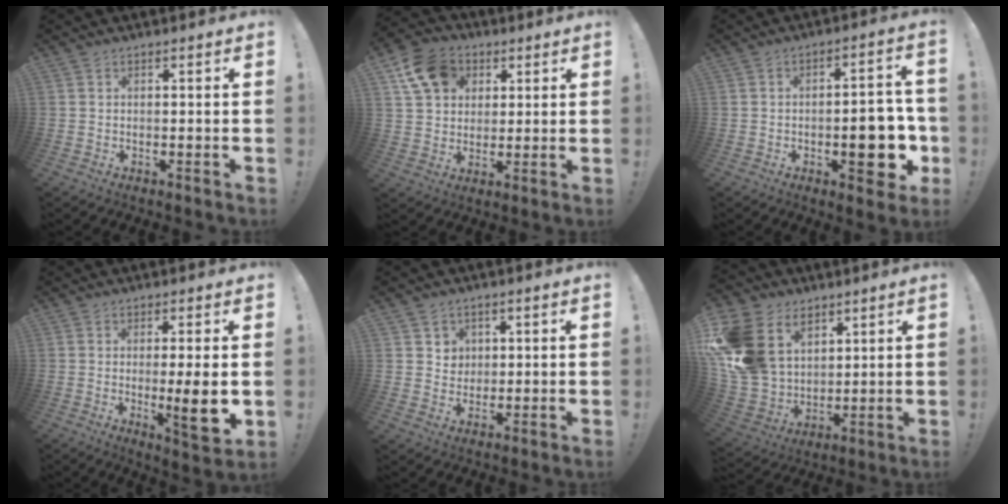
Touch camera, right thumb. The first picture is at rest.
{"total": 13.6, "force": [5.5, 10.7, 6.2], "torque": [-0.094, -0.014, 0.111]}
{"total": 13.9, "force": [-3.6, 5.7, 12.1], "torque": [-0.136, 0.011, -0.052]}
{"total": 9.6, "force": [-0.8, 0.9, 9.5], "torque": [-0.127, -0.014, -0.014]}
{"total": 4.6, "force": [1.8, 4.2, 0.5], "torque": [-0.003, -0.014, 0.032]}
{"total": 20.3, "force": [7.9, 15.5, 10.5], "torque": [-0.210, -0.042, 0.165]}